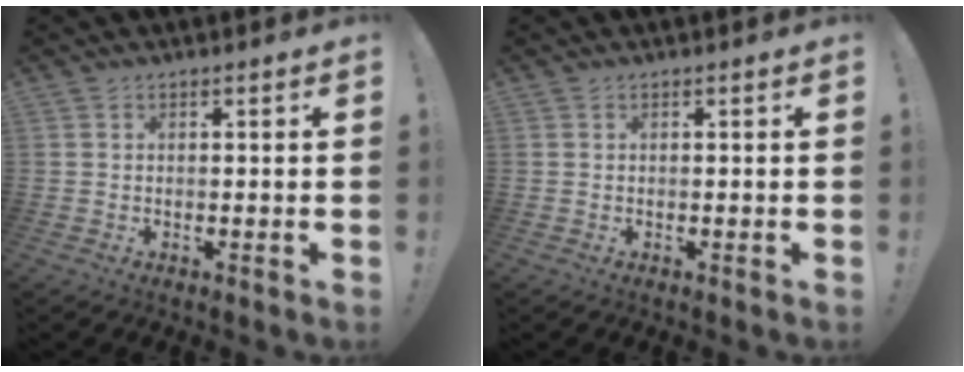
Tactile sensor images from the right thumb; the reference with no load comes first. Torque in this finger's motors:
{"motor_torque": [0.00, 0.00, -0.01, 0.01, 0.00]}